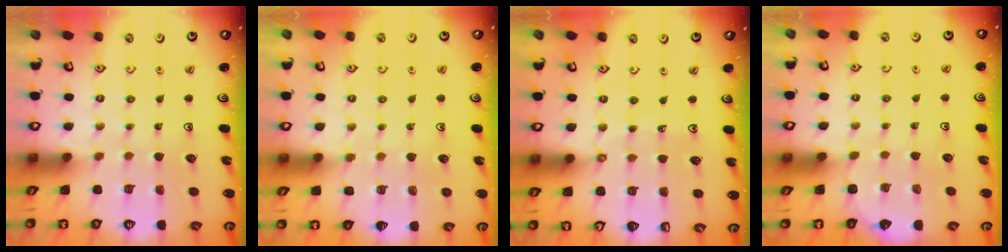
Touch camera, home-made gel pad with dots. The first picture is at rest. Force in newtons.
{"total": 5.6, "press": 5.5, "slide": 0.7}
{"total": 4.9, "press": 4.5, "slide": 1.7}
{"total": 2.3, "press": 2.3, "slide": 0.1}